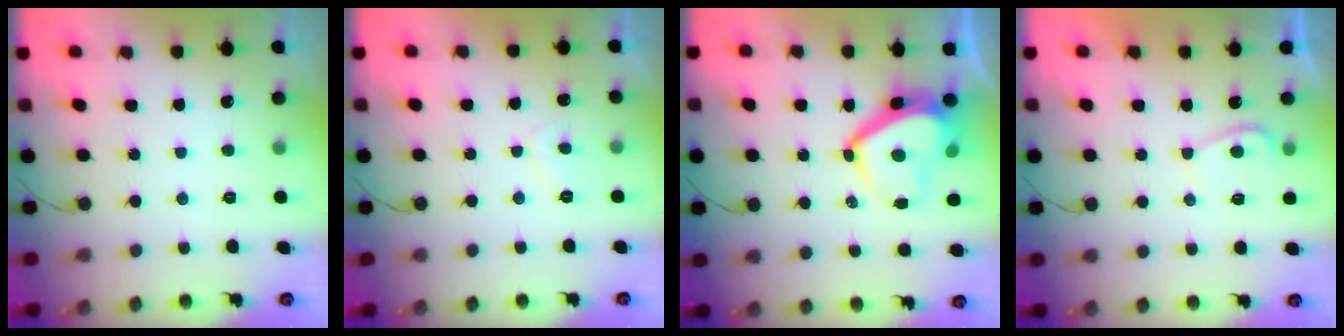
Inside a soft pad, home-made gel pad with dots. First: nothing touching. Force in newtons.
{"total": 1.7, "press": 1.5, "slide": 0.8}
{"total": 9.0, "press": 9.0, "slide": 1.1}
{"total": 2.3, "press": 2.2, "slide": 0.8}